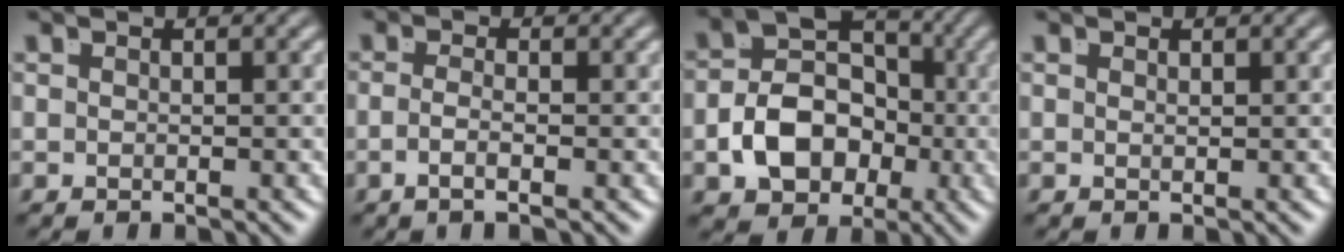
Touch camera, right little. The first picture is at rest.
{"total": 2.2, "force": [-1.3, -0.6, 1.7], "torque": [-0.036, -0.012, -0.017]}
{"total": 6.4, "force": [-0.2, 4.6, 4.5], "torque": [-0.087, -0.015, 0.005]}
{"total": 0.6, "force": [0.2, -0.6, 0.1], "torque": [-0.001, -0.006, 0.007]}